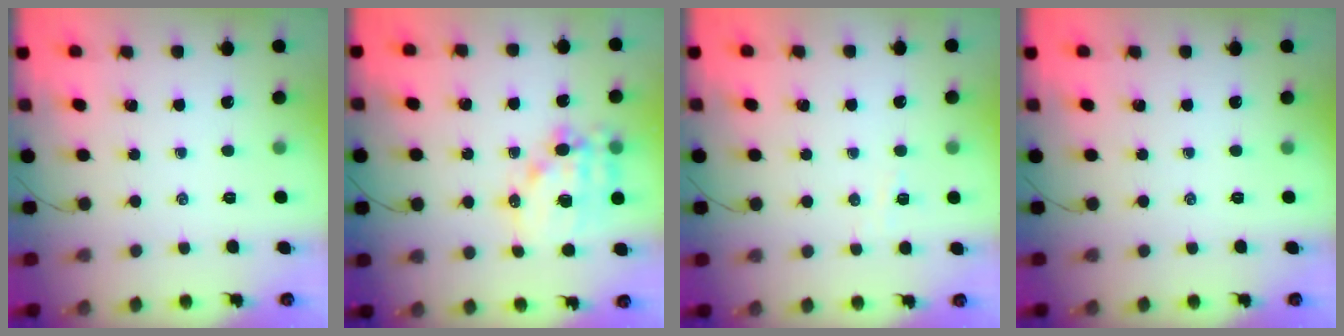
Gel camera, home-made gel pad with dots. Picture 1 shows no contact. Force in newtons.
{"total": 14.3, "press": 13.9, "slide": 3.2}
{"total": 3.4, "press": 3.3, "slide": 0.6}
{"total": 0.0}